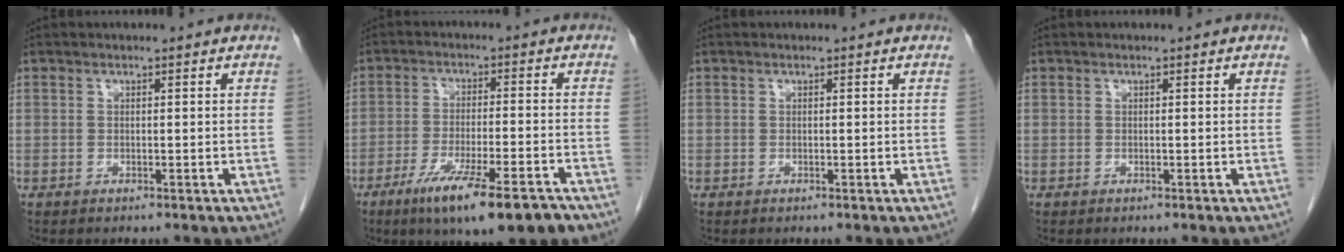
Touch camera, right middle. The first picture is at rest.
{"total": 13.5, "force": [-8.9, 1.9, 10.0], "torque": [-0.148, -0.027, -0.136]}
{"total": 0.0}
{"total": 0.0}